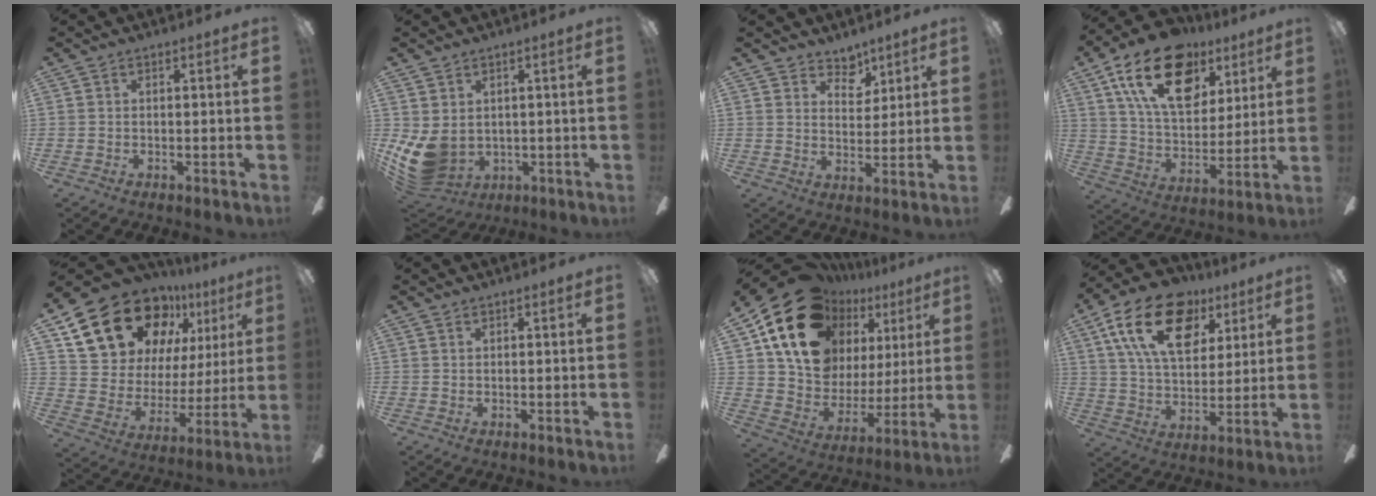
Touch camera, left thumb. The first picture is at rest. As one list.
[{"total": 8.5, "force": [-0.4, 6.6, 5.4], "torque": [-0.141, -0.011, 0.000]}, {"total": 5.7, "force": [4.7, 3.1, 0.8], "torque": [-0.011, -0.027, 0.085]}, {"total": 23.0, "force": [11.9, 13.6, 14.2], "torque": [-0.233, -0.041, 0.209]}, {"total": 22.0, "force": [14.0, 13.2, 10.5], "torque": [-0.184, -0.076, 0.268]}, {"total": 0.5, "force": [0.5, 0.2, 0.1], "torque": [-0.002, 0.001, 0.009]}, {"total": 22.8, "force": [14.0, 15.0, 10.0], "torque": [-0.185, -0.081, 0.276]}, {"total": 20.9, "force": [10.2, 12.6, 13.2], "torque": [-0.217, -0.024, 0.181]}]